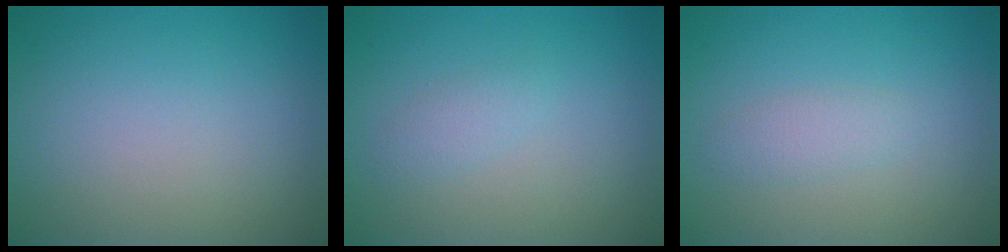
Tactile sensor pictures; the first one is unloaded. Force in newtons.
{"total": 1.2, "press": 1.2, "slide": 0.1}
{"total": 1.5, "press": 1.5, "slide": 0.0}